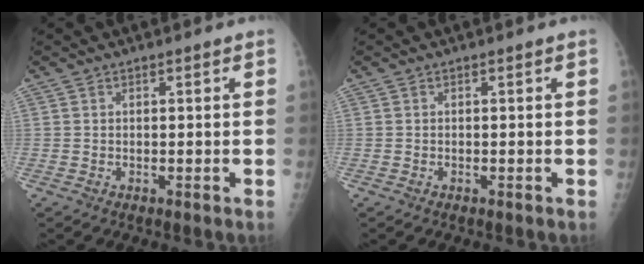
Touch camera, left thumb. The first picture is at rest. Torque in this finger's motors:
{"motor_torque": [0.09, 0.08, 0.00, 0.00, 0.00]}